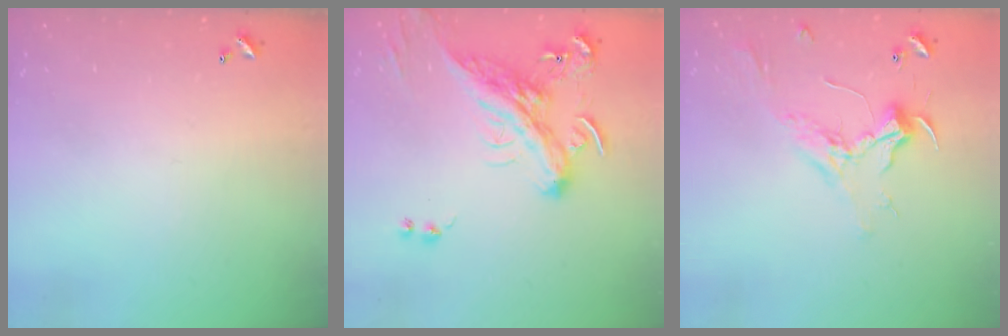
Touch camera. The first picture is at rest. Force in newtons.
{"total": 4.8, "press": 4.4, "slide": 1.9}
{"total": 2.4, "press": 2.3, "slide": 0.8}